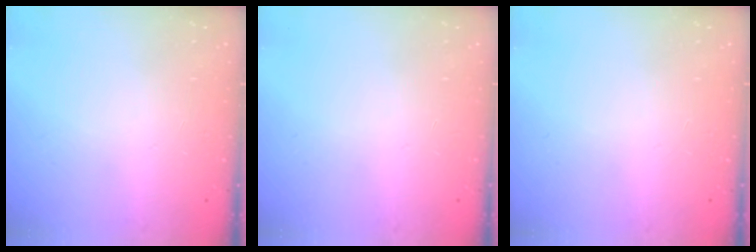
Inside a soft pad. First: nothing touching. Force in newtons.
{"total": 0.0}
{"total": 0.0}